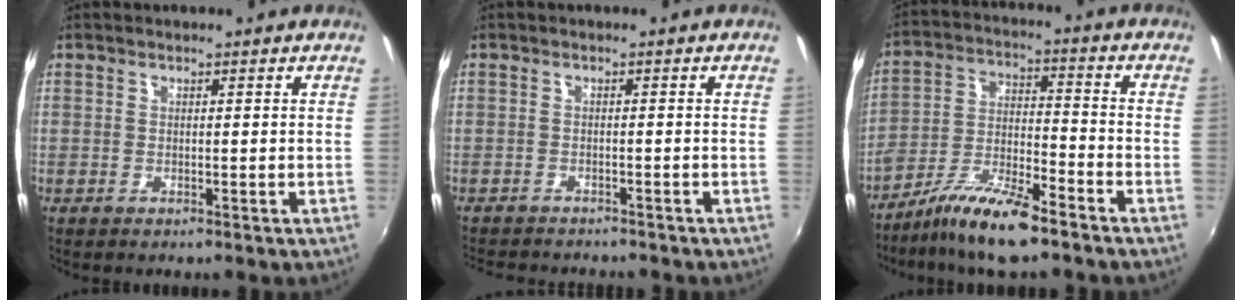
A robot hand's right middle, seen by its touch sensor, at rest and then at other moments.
{"total": 6.6, "force": [-6.2, 1.4, 2.0], "torque": [-0.052, -0.015, -0.092]}
{"total": 11.0, "force": [-8.5, 1.8, 6.8], "torque": [-0.144, -0.005, -0.162]}